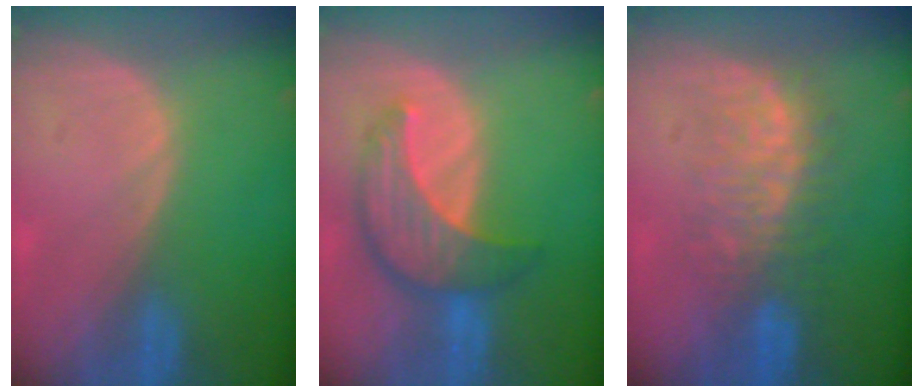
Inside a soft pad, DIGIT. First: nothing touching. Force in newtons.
{"total": 8.1, "press": 7.5, "slide": 3.1}
{"total": 7.6, "press": 7.5, "slide": 1.2}